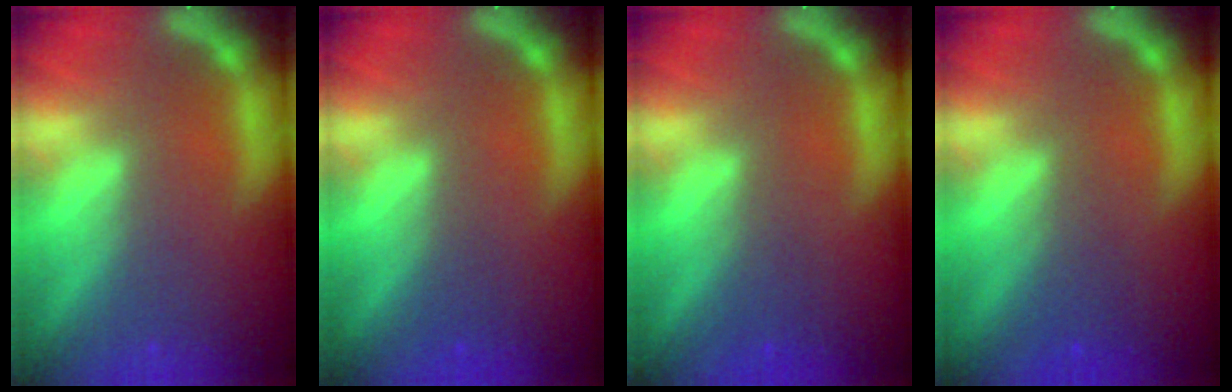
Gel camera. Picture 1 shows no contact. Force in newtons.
{"total": 0.9}
{"total": 1.4}
{"total": 2.0}